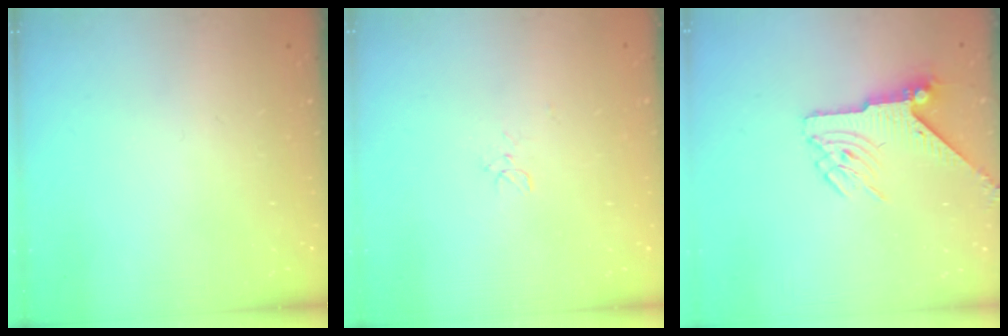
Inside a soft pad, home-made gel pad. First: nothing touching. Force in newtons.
{"total": 3.1, "press": 3.1, "slide": 0.2}
{"total": 6.7, "press": 6.7, "slide": 0.2}